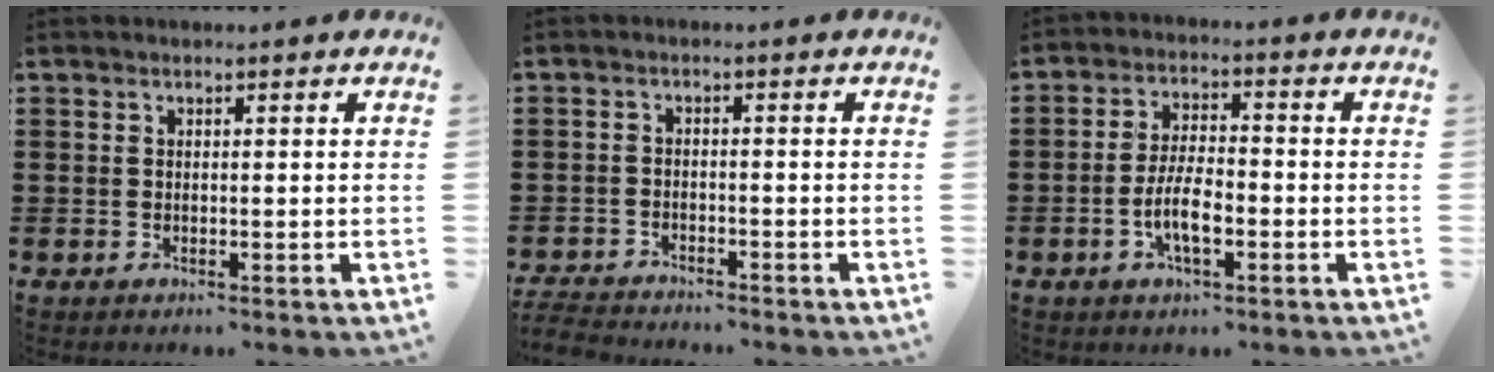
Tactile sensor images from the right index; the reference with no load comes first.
{"total": 3.0, "force": [-3.0, 0.2, 0.2], "torque": [-0.014, -0.002, -0.066]}
{"total": 6.4, "force": [-2.1, 2.3, 5.6], "torque": [-0.121, -0.002, -0.045]}